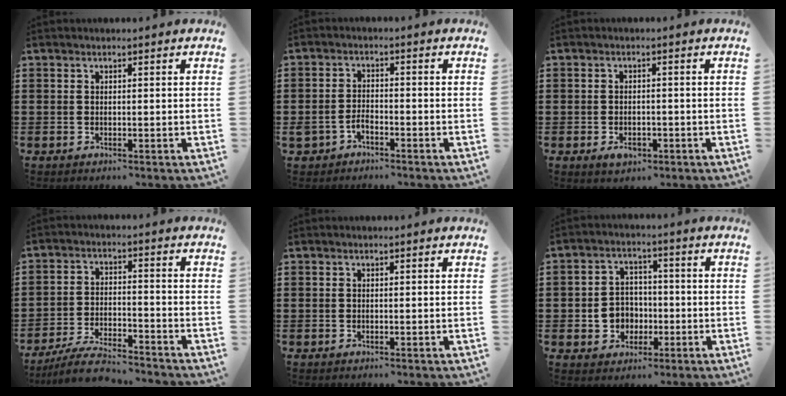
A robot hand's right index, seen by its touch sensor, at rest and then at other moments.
{"total": 2.3, "force": [-1.7, 1.3, 0.9], "torque": [-0.020, 0.003, -0.034]}
{"total": 2.3, "force": [-1.1, 1.4, 1.5], "torque": [-0.030, -0.001, -0.020]}
{"total": 6.2, "force": [-5.9, 0.4, 1.9], "torque": [-0.048, -0.002, -0.117]}
{"total": 0.0}
{"total": 5.0, "force": [-1.3, 4.6, 1.5], "torque": [-0.033, 0.010, -0.027]}